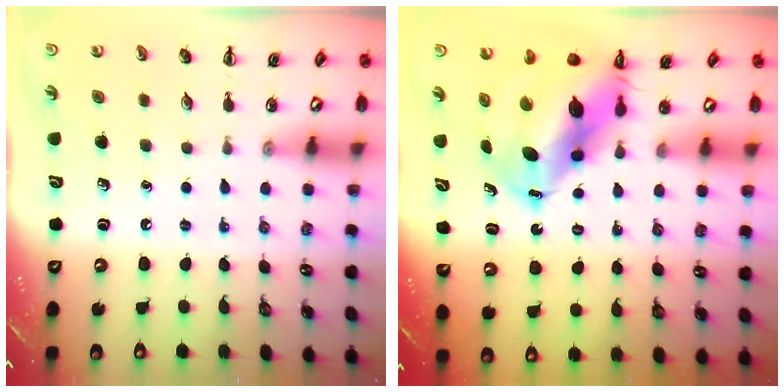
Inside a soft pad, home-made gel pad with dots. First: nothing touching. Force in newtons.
{"total": 13.1, "press": 12.6, "slide": 3.5}